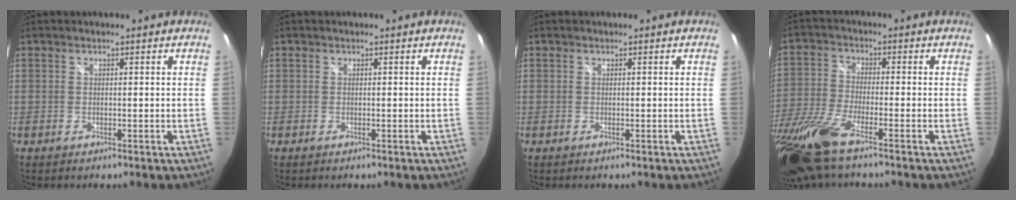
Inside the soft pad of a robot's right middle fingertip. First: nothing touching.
{"total": 0.0}
{"total": 0.0}
{"total": 14.2, "force": [-10.2, 2.1, 9.7], "torque": [-0.223, -0.048, -0.201]}